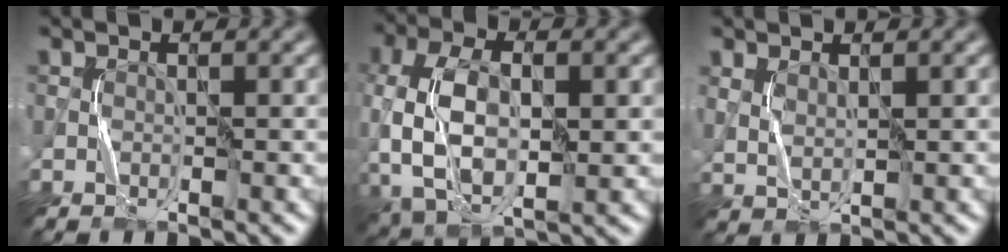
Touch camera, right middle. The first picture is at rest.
{"total": 9.2, "force": [-1.1, 5.5, 7.3], "torque": [-0.168, -0.005, -0.020]}
{"total": 1.6, "force": [0.9, 0.7, 1.1], "torque": [-0.030, -0.003, 0.025]}